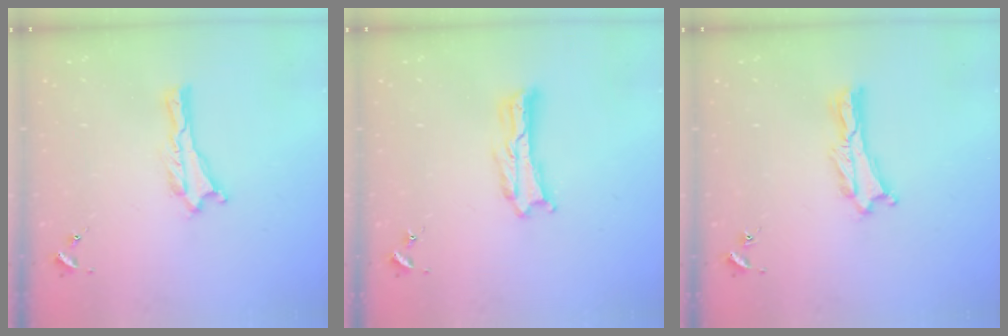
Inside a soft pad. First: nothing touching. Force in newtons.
{"total": 1.0, "press": 1.0, "slide": 0.2}
{"total": 0.7, "press": 0.6, "slide": 0.2}